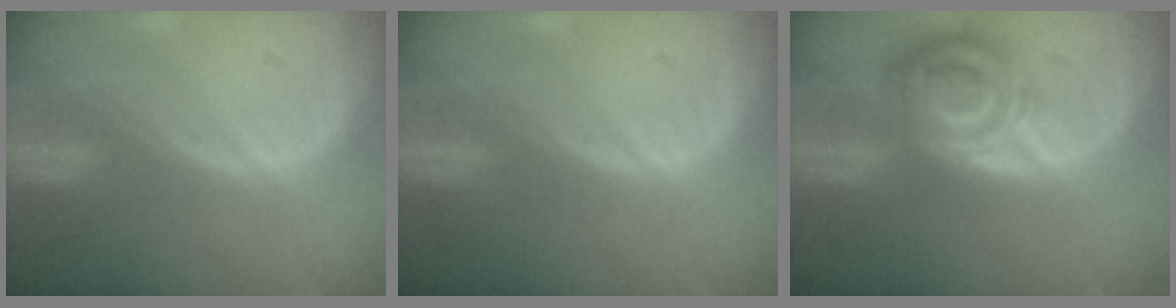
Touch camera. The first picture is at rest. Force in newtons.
{"total": 0.0}
{"total": 8.3, "press": 7.3, "slide": 4.0}